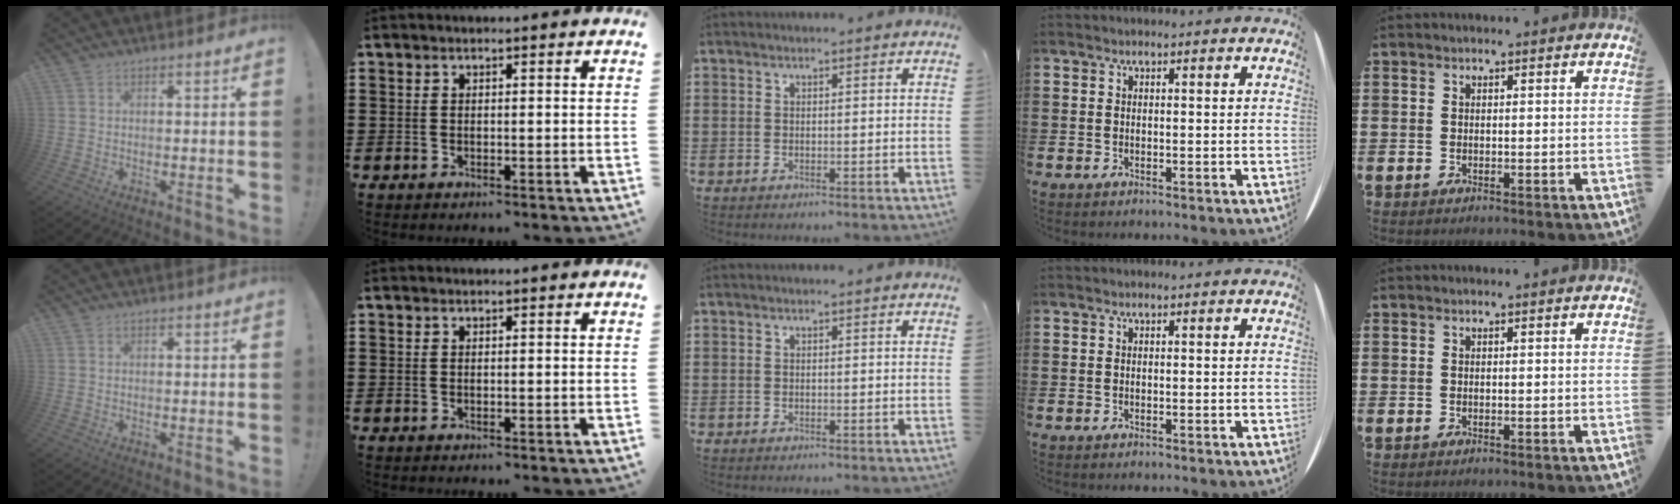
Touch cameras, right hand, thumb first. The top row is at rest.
{}